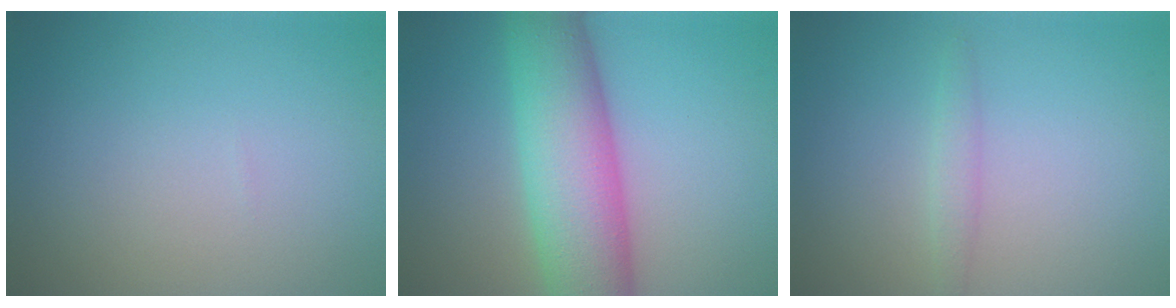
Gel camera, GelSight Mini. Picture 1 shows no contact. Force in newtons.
{"total": 9.4, "press": 9.4, "slide": 0.5}
{"total": 1.3, "press": 1.3, "slide": 0.0}